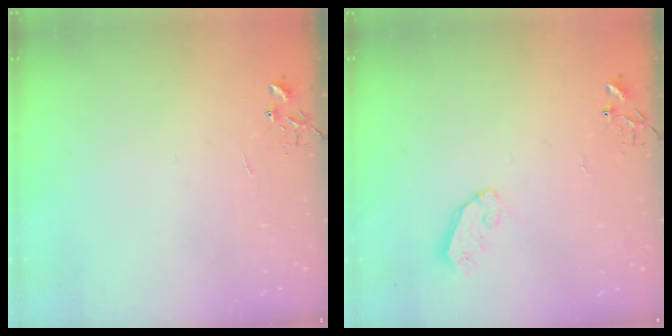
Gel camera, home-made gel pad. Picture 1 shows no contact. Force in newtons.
{"total": 6.1, "press": 6.0, "slide": 0.4}